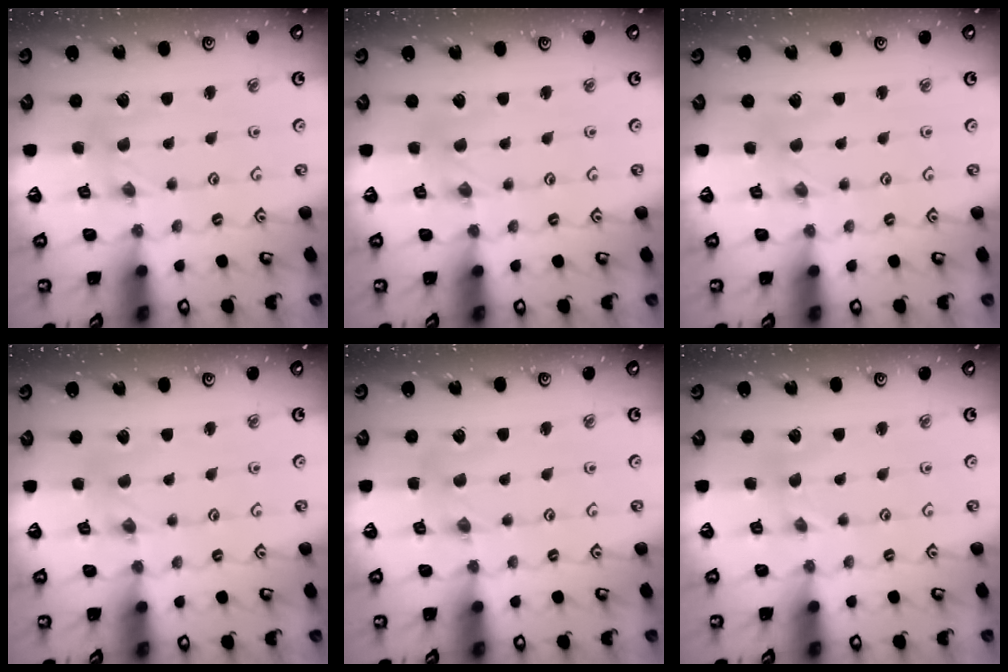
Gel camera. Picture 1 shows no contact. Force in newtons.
{"total": 0.0}
{"total": 0.0}
{"total": 0.0}
{"total": 1.9, "press": 1.9, "slide": 0.3}
{"total": 0.0}